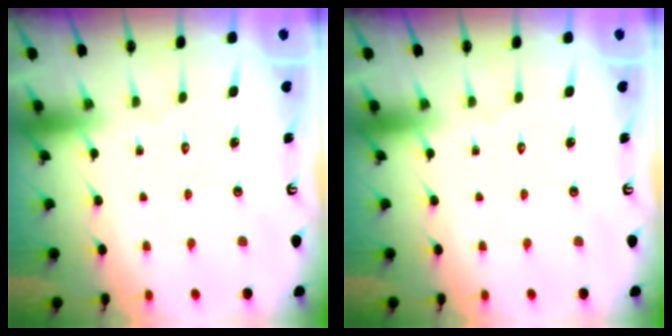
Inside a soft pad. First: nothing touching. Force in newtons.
{"total": 0.0}